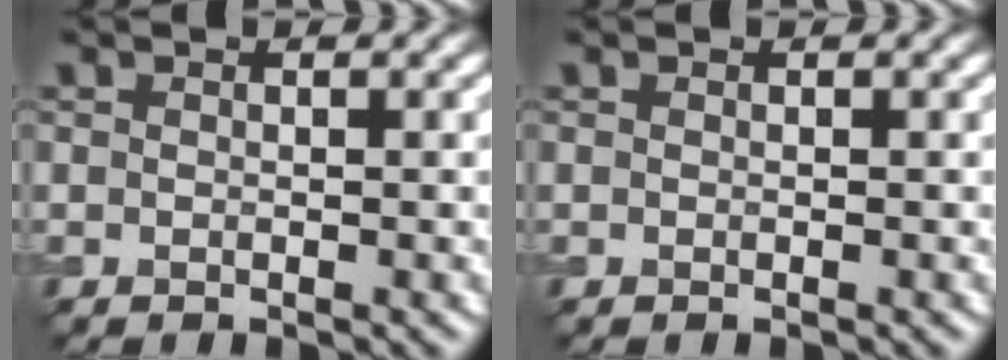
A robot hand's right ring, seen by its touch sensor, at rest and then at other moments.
{"total": 0.0}